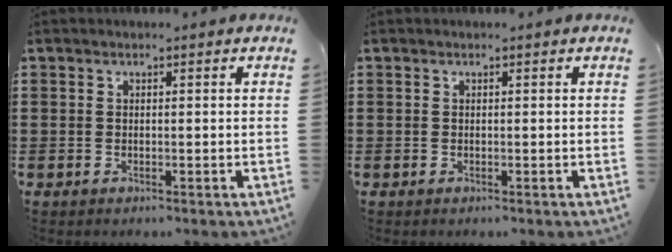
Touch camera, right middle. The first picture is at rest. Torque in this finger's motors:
{"motor_torque": [-0.01, -0.01, 0.09, -0.01]}